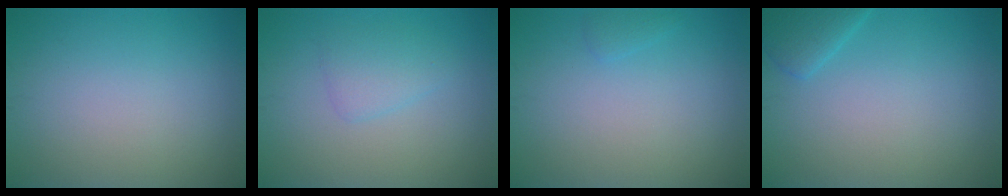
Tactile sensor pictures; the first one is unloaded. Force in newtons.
{"total": 1.9, "press": 1.9, "slide": 0.2}
{"total": 0.7, "press": 0.7, "slide": 0.1}
{"total": 2.0, "press": 2.0, "slide": 0.1}